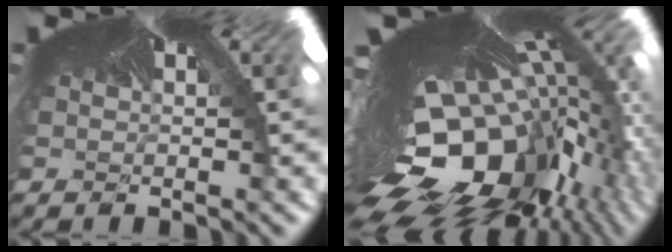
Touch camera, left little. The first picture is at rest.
{"total": 10.1, "force": [-9.1, 3.7, 2.4], "torque": [-0.073, -0.102, -0.120]}